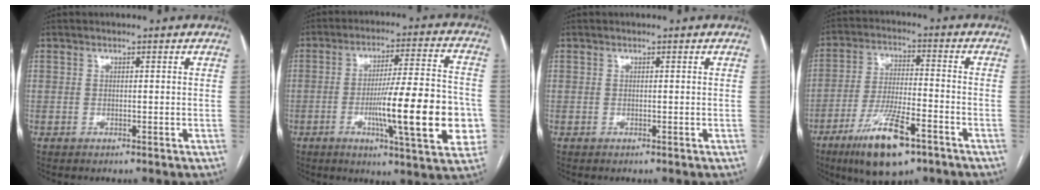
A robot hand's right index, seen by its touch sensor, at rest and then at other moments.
{"total": 17.6, "force": [-4.0, 1.9, 17.1], "torque": [-0.239, 0.000, -0.056]}
{"total": 0.0}
{"total": 13.1, "force": [-7.7, 3.0, 10.2], "torque": [-0.196, -0.018, -0.130]}